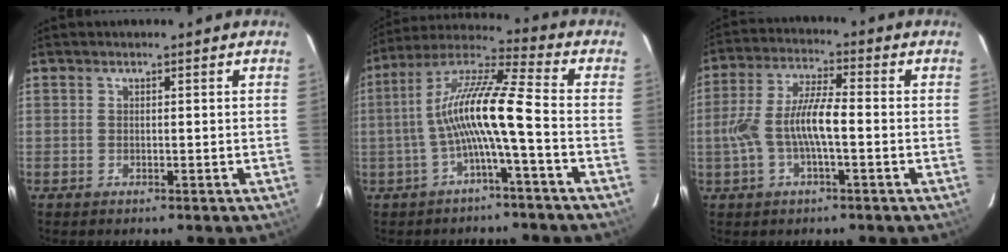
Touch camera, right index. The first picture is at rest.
{"total": 12.0, "force": [-2.8, 0.3, 11.7], "torque": [-0.232, 0.017, -0.054]}
{"total": 9.9, "force": [-1.8, 2.5, 9.4], "torque": [-0.196, 0.008, -0.031]}